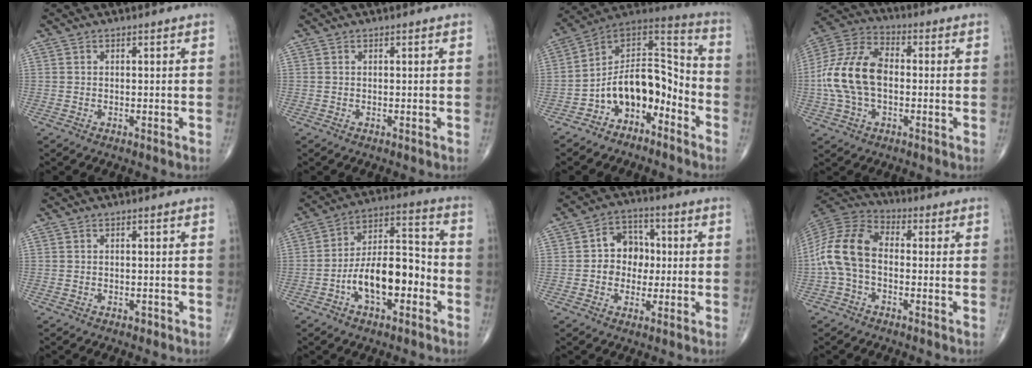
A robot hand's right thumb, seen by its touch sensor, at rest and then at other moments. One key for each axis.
{"total": 0.0}
{"total": 13.8, "fx": -6.3, "fy": 8.3, "fz": 9.0, "tx": -0.106, "ty": 0.100, "tz": -0.114}
{"total": 15.3, "fx": -1.0, "fy": 9.6, "fz": 11.9, "tx": -0.239, "ty": 0.033, "tz": -0.021}
{"total": 0.8, "fx": -0.5, "fy": 0.6, "fz": 0.3, "tx": -0.006, "ty": 0.004, "tz": -0.008}
{"total": 14.5, "fx": -4.5, "fy": 7.3, "fz": 11.7, "tx": -0.178, "ty": 0.048, "tz": -0.081}
{"total": 8.6, "fx": -0.1, "fy": 6.9, "fz": 5.0, "tx": -0.037, "ty": 0.022, "tz": -0.011}
{"total": 11.8, "fx": -1.5, "fy": 7.6, "fz": 8.9, "tx": -0.180, "ty": 0.034, "tz": -0.042}